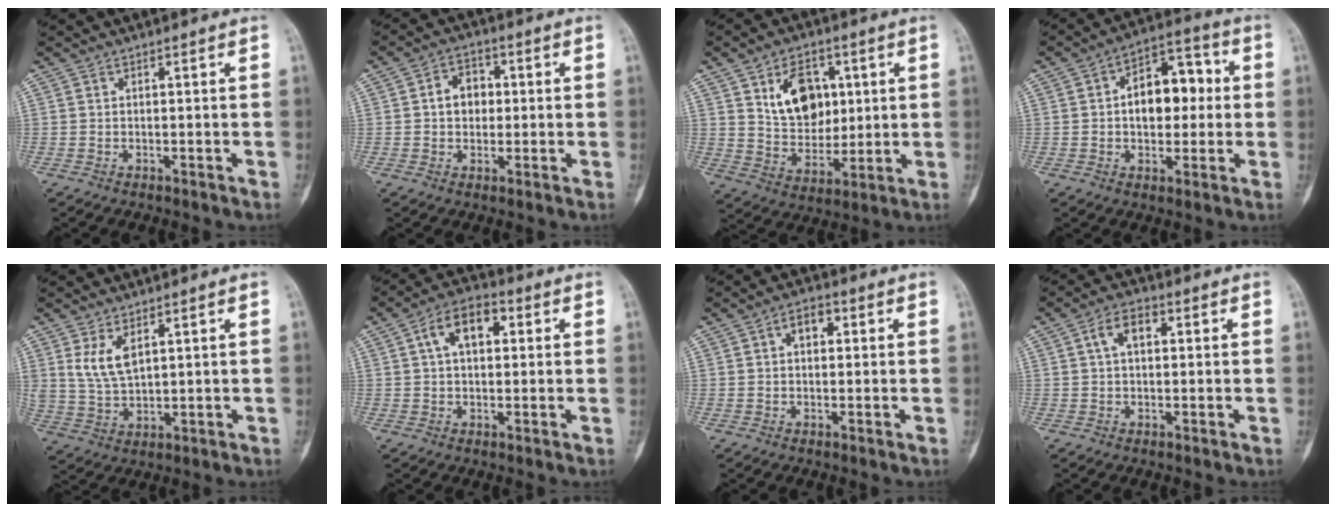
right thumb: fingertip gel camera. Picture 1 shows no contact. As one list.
[{"total": 6.0, "force": [0.6, 4.7, 3.6], "torque": [-0.029, 0.012, 0.003]}, {"total": 12.6, "force": [4.0, 8.8, 8.1], "torque": [-0.089, -0.022, 0.077]}, {"total": 12.9, "force": [1.0, 8.1, 10.1], "torque": [-0.113, 0.031, 0.010]}, {"total": 6.4, "force": [2.9, 3.2, 4.7], "torque": [-0.089, -0.017, 0.069]}, {"total": 8.9, "force": [2.3, 5.3, 6.8], "torque": [-0.105, 0.019, 0.031]}, {"total": 4.0, "force": [1.0, 2.5, 3.0], "torque": [-0.037, 0.012, 0.011]}, {"total": 5.3, "force": [1.3, 3.1, 4.1], "torque": [-0.070, 0.014, 0.018]}]